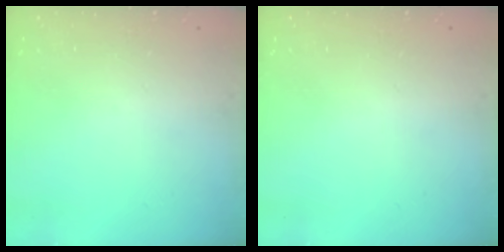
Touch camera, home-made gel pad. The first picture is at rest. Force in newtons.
{"total": 0.0}